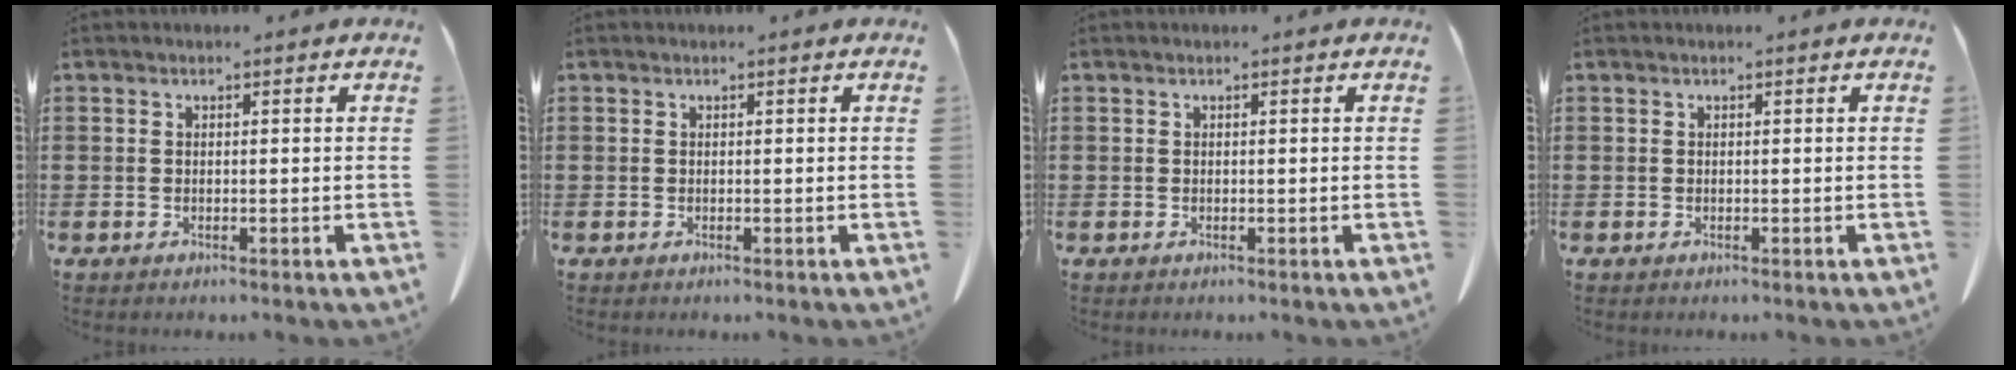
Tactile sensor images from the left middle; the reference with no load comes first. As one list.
[{"total": 0.0}, {"total": 0.0}, {"total": 0.0}]